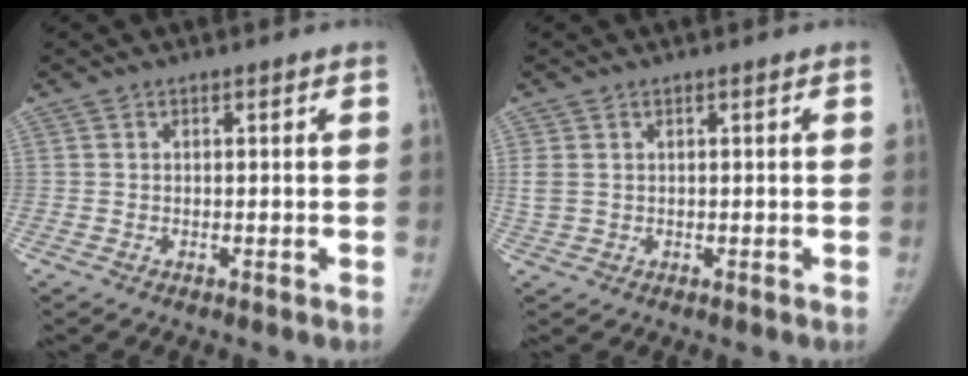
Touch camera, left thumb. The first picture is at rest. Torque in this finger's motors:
{"motor_torque": [0.22, -0.03, 0.53, 0.41, -0.01]}